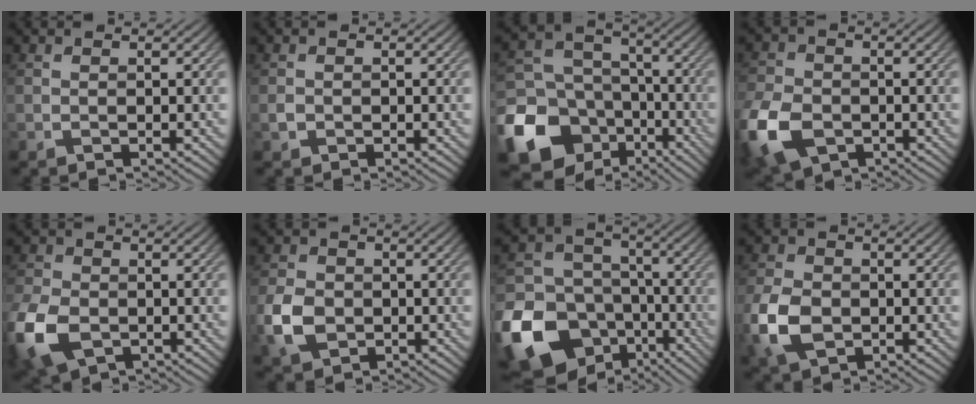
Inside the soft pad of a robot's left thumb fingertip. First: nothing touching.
{"total": 0.9, "force": [-0.3, 0.8, 0.3], "torque": [-0.007, -0.002, -0.010]}
{"total": 17.7, "force": [-8.2, 13.8, 7.3], "torque": [-0.232, -0.044, -0.137]}
{"total": 11.2, "force": [-4.6, 7.6, 6.8], "torque": [-0.193, -0.035, -0.091]}
{"total": 10.4, "force": [-3.7, 7.0, 6.7], "torque": [-0.193, -0.031, -0.069]}
{"total": 6.2, "force": [-1.6, 4.9, 3.6], "torque": [-0.097, -0.009, -0.040]}
{"total": 20.5, "force": [-9.7, 15.8, 8.6], "torque": [-0.230, -0.061, -0.160]}
{"total": 8.2, "force": [-2.3, 5.9, 5.2], "torque": [-0.142, -0.017, -0.055]}